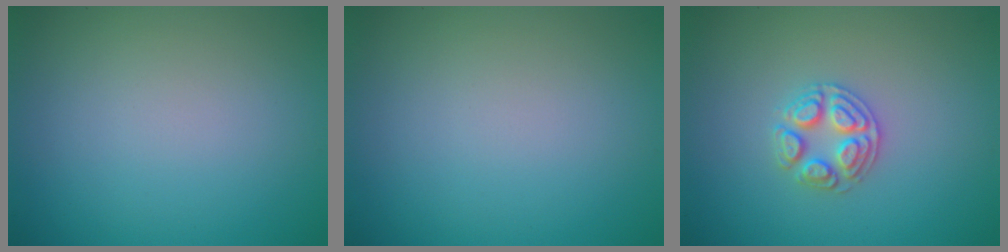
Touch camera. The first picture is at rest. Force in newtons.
{"total": 0.0}
{"total": 2.6, "press": 2.5, "slide": 0.5}